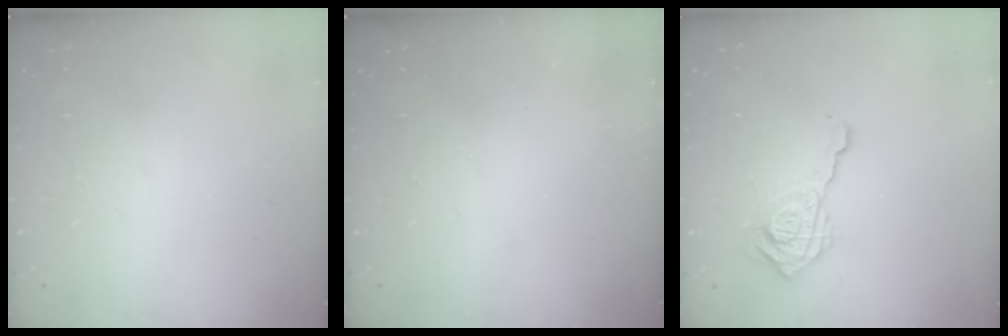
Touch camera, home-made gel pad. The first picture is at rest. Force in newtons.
{"total": 2.4, "press": 2.3, "slide": 0.8}
{"total": 13.8, "press": 13.8, "slide": 1.3}